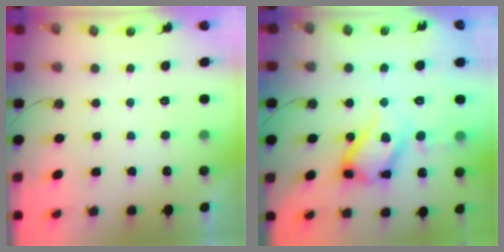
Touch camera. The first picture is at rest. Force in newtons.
{"total": 22.7, "press": 22.6, "slide": 2.1}